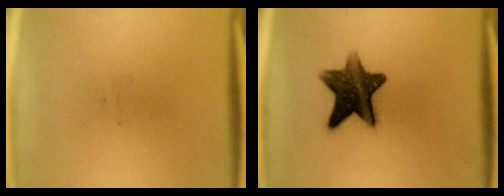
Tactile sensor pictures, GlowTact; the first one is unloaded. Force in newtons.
{"total": 11.6}